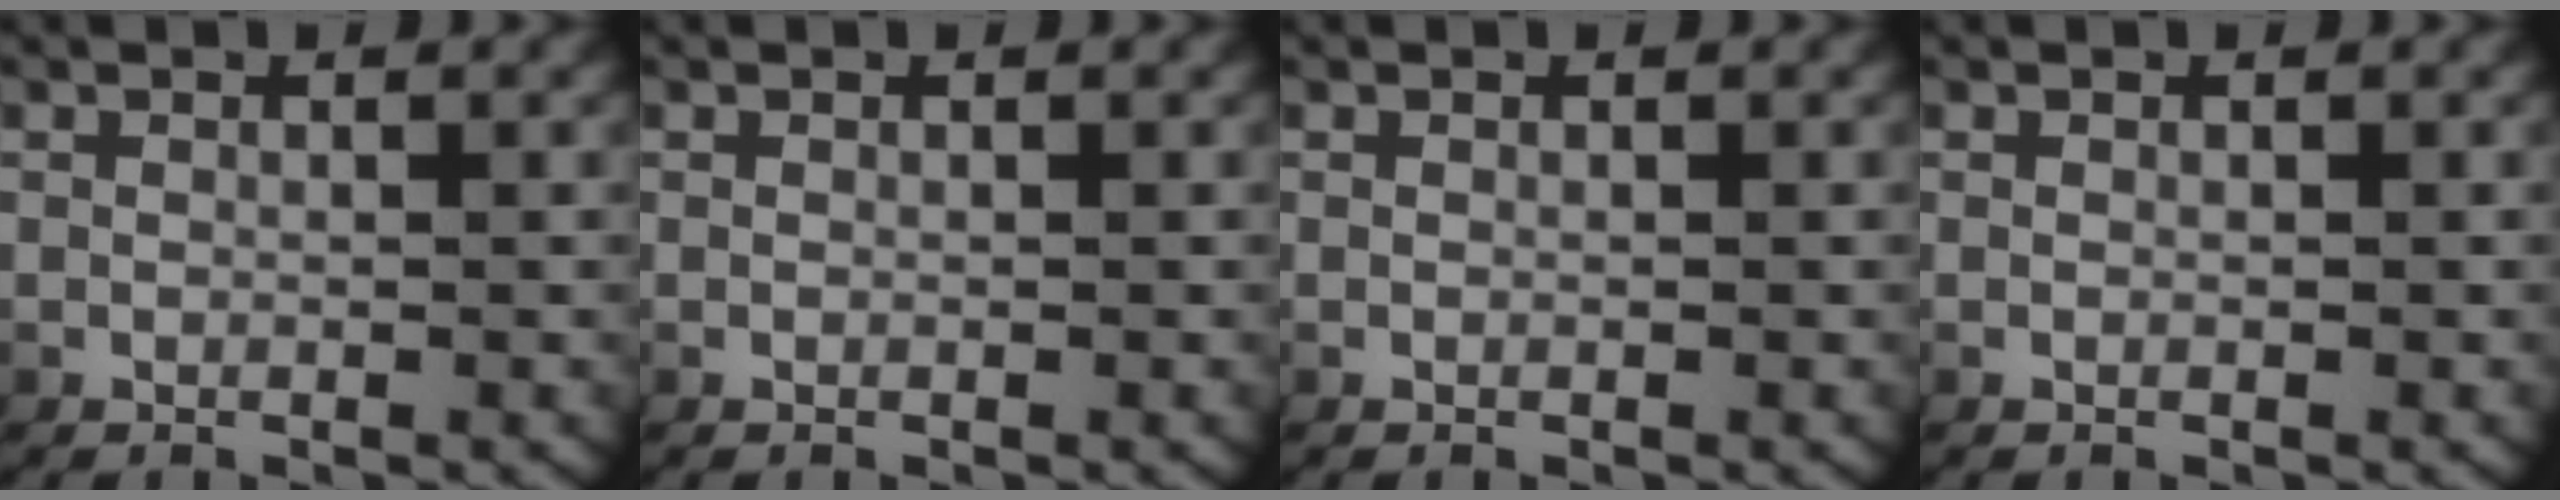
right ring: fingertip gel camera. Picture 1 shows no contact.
{"total": 0.0}
{"total": 0.0}
{"total": 0.0}